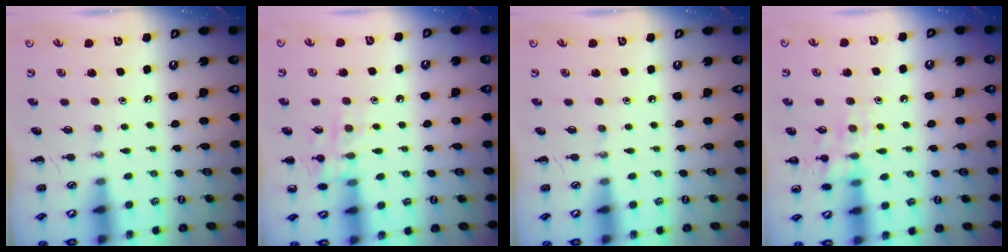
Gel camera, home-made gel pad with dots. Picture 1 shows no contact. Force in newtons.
{"total": 9.9, "press": 9.9, "slide": 0.8}
{"total": 0.0}
{"total": 11.1, "press": 11.0, "slide": 0.4}